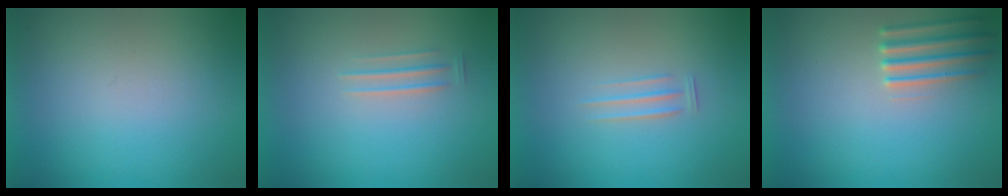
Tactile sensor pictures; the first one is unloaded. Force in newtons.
{"total": 1.7}
{"total": 1.9}
{"total": 2.2}